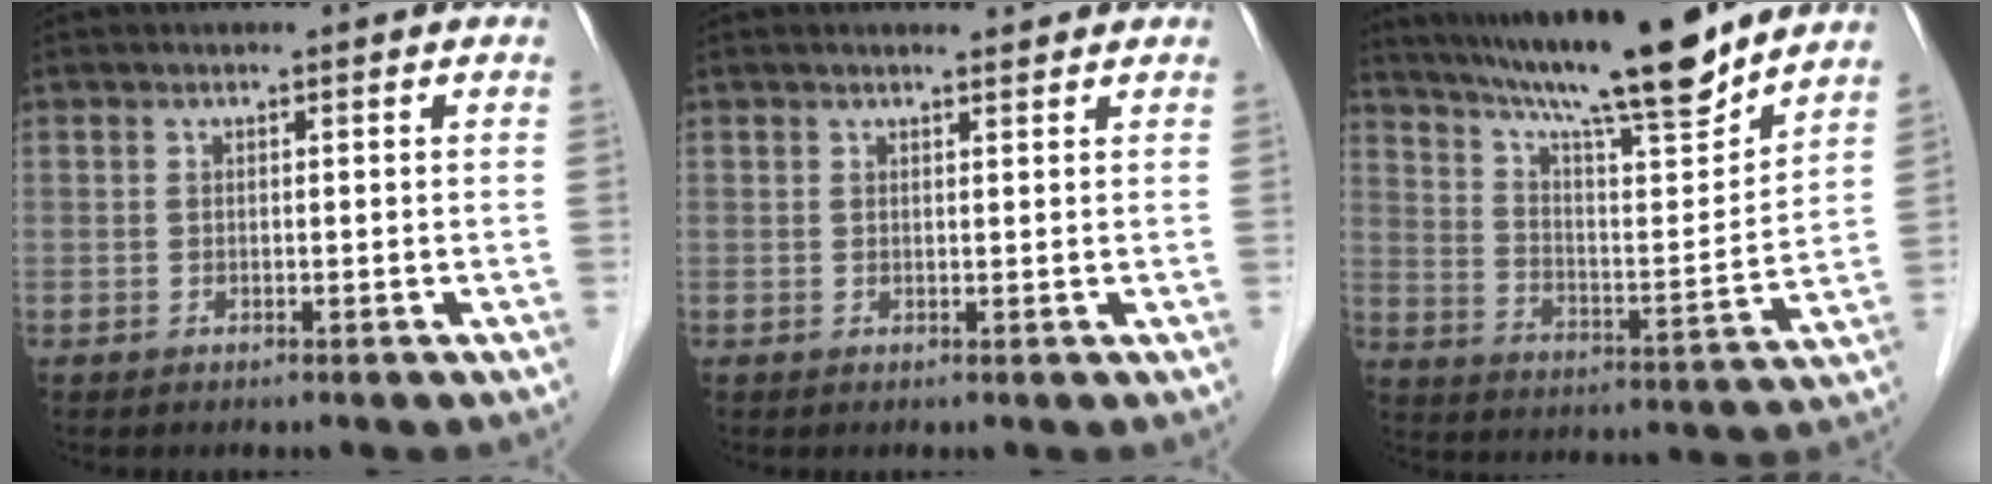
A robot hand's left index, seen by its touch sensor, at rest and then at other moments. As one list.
[{"total": 2.0, "force": [1.9, 0.3, 0.4], "torque": [-0.013, 0.005, 0.028]}, {"total": 19.7, "force": [16.7, 0.8, 10.5], "torque": [-0.174, 0.004, 0.266]}]